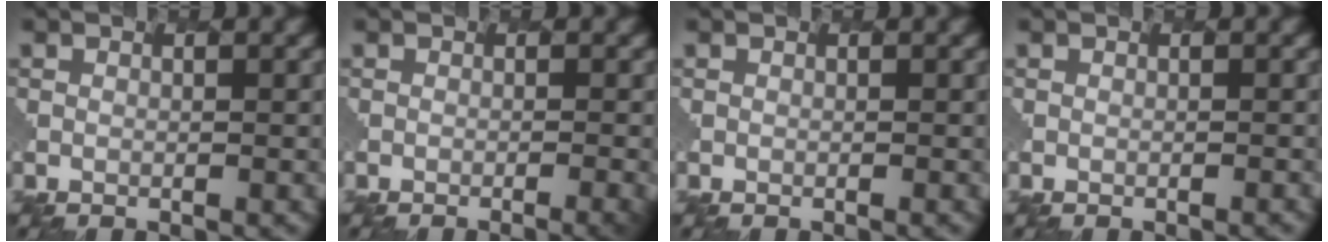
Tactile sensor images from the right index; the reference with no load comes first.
{"total": 2.2, "force": [-1.0, 0.6, 1.8], "torque": [-0.016, 0.005, -0.016]}
{"total": 0.0}
{"total": 0.6, "force": [-0.3, 0.2, 0.4], "torque": [0.001, 0.005, -0.005]}